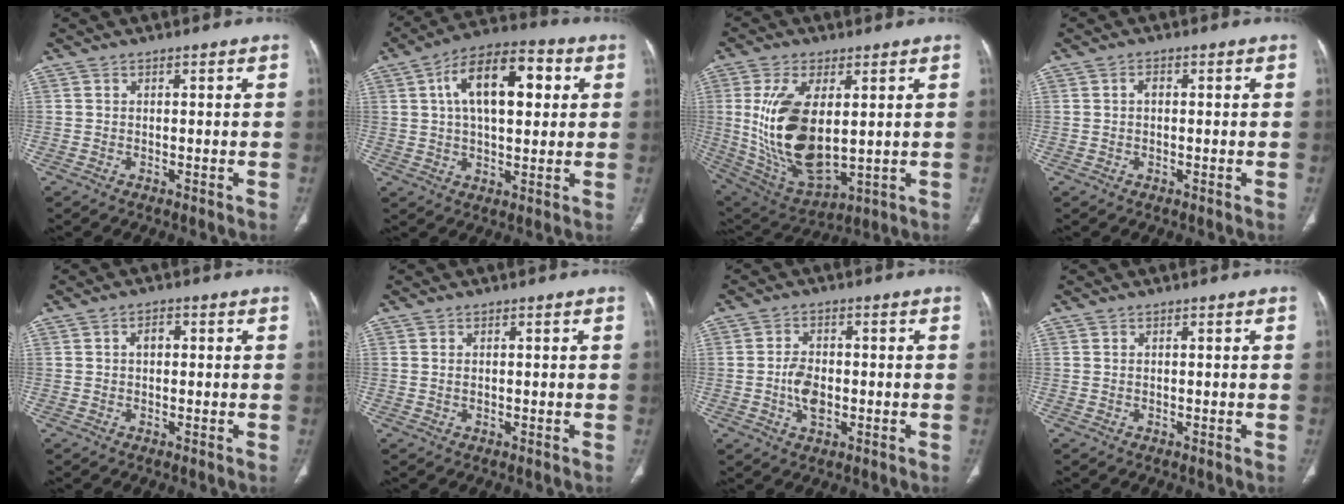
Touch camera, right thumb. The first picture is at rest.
{"total": 15.6, "force": [4.0, 7.8, 12.8], "torque": [-0.192, 0.018, 0.061]}
{"total": 18.5, "force": [1.9, 9.2, 16.0], "torque": [-0.312, -0.020, 0.059]}
{"total": 1.3, "force": [0.1, 0.8, 1.0], "torque": [-0.015, 0.003, -0.001]}
{"total": 2.0, "force": [0.2, 1.4, 1.4], "torque": [-0.021, 0.010, 0.003]}
{"total": 0.7, "force": [0.1, 0.4, 0.5], "torque": [-0.015, 0.002, 0.006]}
{"total": 5.5, "force": [-0.9, 3.4, 4.2], "torque": [-0.073, 0.006, -0.016]}
{"total": 0.0}